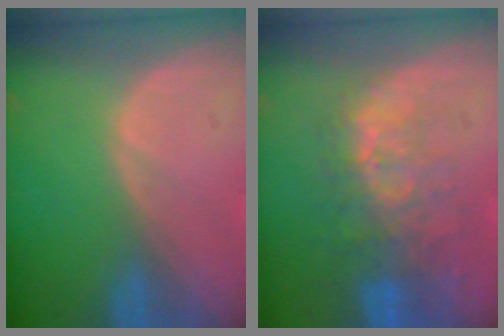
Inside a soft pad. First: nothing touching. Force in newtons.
{"total": 9.8, "press": 8.3, "slide": 5.1}